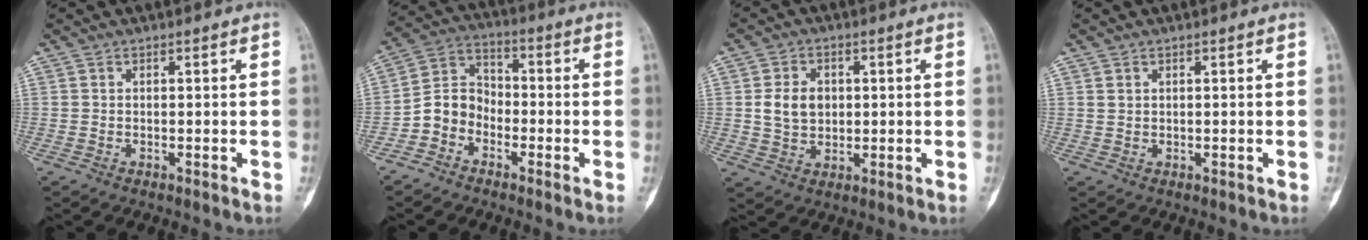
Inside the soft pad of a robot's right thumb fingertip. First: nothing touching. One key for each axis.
{"total": 7.3, "fx": -3.4, "fy": 5.9, "fz": 2.7, "tx": -0.029, "ty": 0.049, "tz": -0.078}
{"total": 6.8, "fx": 0.8, "fy": 5.2, "fz": 4.2, "tx": -0.059, "ty": -0.003, "tz": 0.017}
{"total": 0.9, "fx": 0.5, "fy": 0.7, "fz": 0.3, "tx": -0.001, "ty": -0.001, "tz": 0.010}